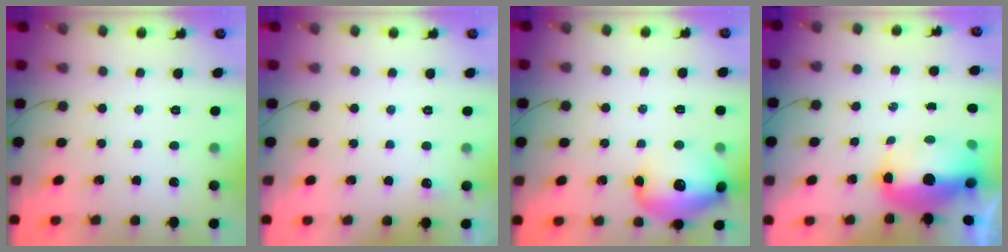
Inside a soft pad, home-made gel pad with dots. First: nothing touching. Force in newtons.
{"total": 7.4, "press": 2.7, "slide": 6.9}
{"total": 16.2, "press": 16.0, "slide": 2.6}
{"total": 17.7, "press": 14.1, "slide": 10.6}